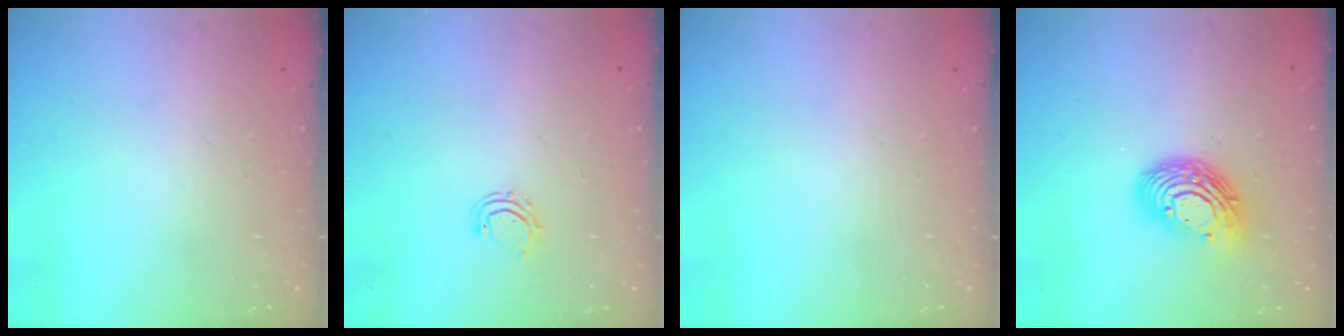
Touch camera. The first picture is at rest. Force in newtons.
{"total": 4.4, "press": 4.2, "slide": 1.0}
{"total": 0.0}
{"total": 12.6, "press": 12.6, "slide": 1.2}